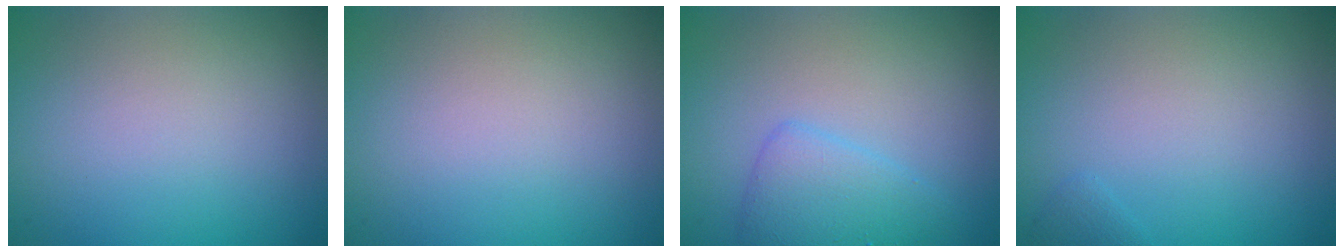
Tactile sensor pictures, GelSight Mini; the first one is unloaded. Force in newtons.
{"total": 0.0}
{"total": 2.8, "press": 2.8, "slide": 0.3}
{"total": 0.6, "press": 0.6, "slide": 0.1}